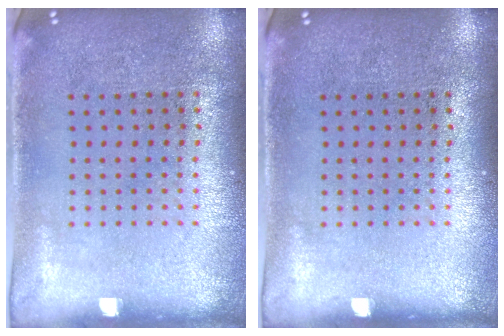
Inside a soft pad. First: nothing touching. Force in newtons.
{"total": 0.0}